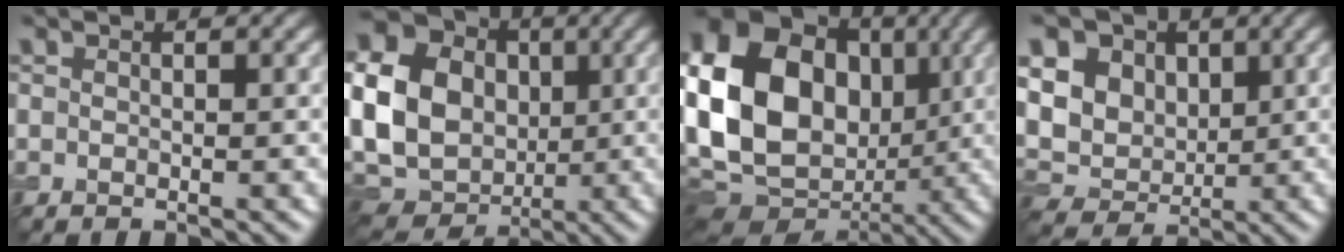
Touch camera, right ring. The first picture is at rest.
{"total": 19.4, "force": [1.5, 16.5, 10.0], "torque": [-0.241, 0.008, -0.006]}
{"total": 20.2, "force": [1.3, 15.9, 12.4], "torque": [-0.272, 0.002, 0.020]}
{"total": 13.6, "force": [4.7, 10.9, 6.6], "torque": [-0.154, 0.027, 0.081]}